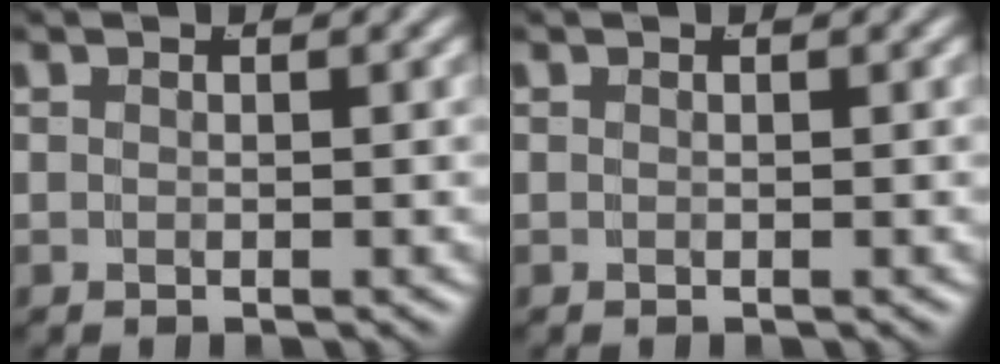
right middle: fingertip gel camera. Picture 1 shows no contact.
{"total": 0.0}